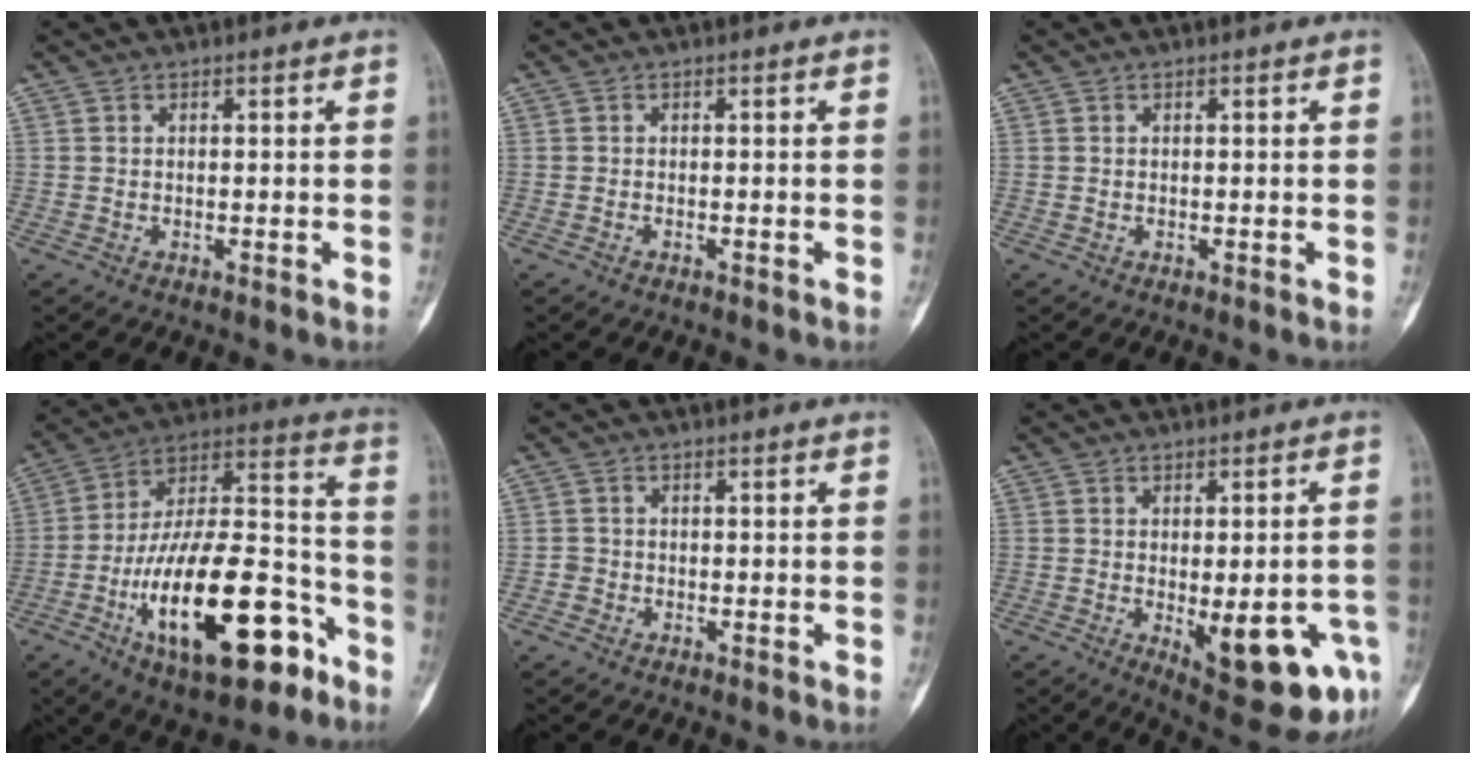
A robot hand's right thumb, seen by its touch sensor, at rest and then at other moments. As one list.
[{"total": 0.0}, {"total": 0.0}, {"total": 27.7, "force": [-12.1, 11.2, 22.2], "torque": [-0.377, 0.071, -0.189]}, {"total": 1.2, "force": [-0.5, 1.0, 0.0], "torque": [0.008, 0.007, -0.016]}, {"total": 15.4, "force": [-4.6, 5.5, 13.6], "torque": [-0.142, -0.001, -0.042]}]